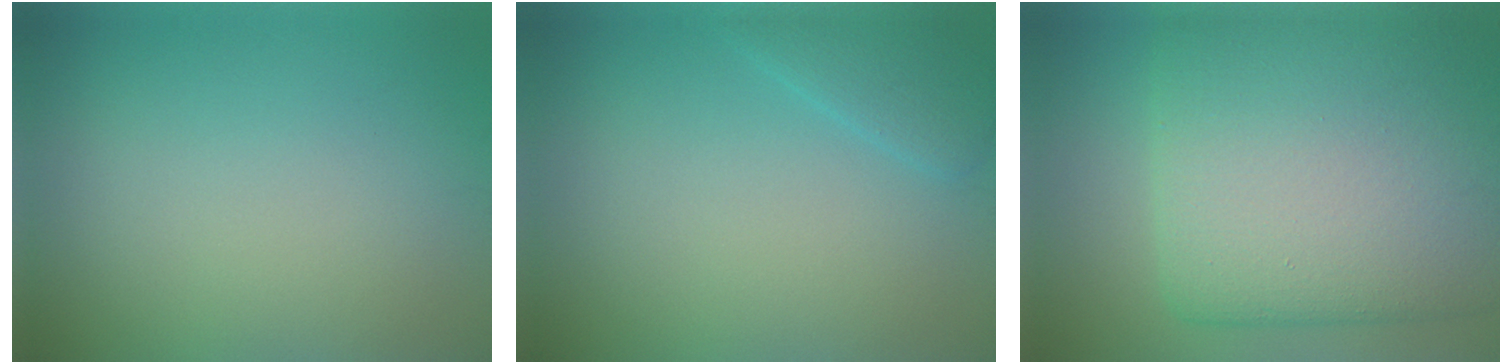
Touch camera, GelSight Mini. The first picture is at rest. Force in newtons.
{"total": 2.2, "press": 2.2, "slide": 0.1}
{"total": 19.1, "press": 19.1, "slide": 0.4}